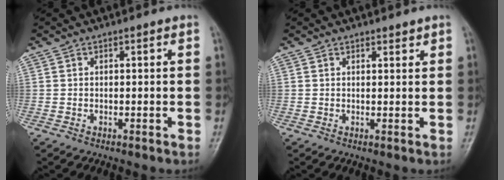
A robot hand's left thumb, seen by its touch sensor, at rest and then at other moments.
{"total": 1.4, "force": [1.1, 0.7, 0.5], "torque": [0.004, -0.007, 0.013]}